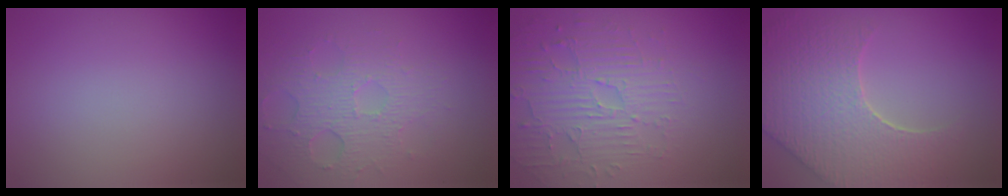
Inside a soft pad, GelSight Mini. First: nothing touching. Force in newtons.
{"total": 3.5, "press": 3.2, "slide": 1.4}
{"total": 4.7, "press": 3.7, "slide": 2.9}
{"total": 8.9, "press": 6.4, "slide": 6.3}